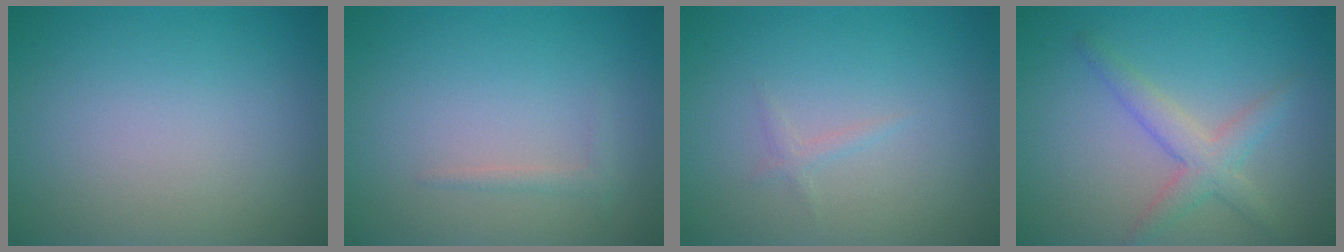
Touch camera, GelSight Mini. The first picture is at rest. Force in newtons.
{"total": 0.8, "press": 0.8, "slide": 0.0}
{"total": 0.7, "press": 0.7, "slide": 0.0}
{"total": 3.0, "press": 3.0, "slide": 0.1}